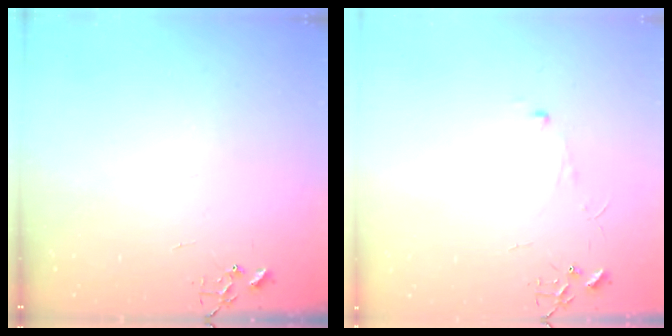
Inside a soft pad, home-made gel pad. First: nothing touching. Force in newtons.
{"total": 3.9, "press": 3.8, "slide": 0.4}